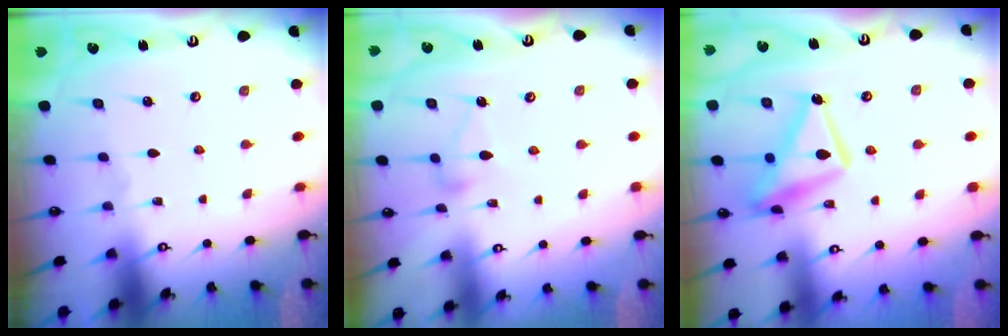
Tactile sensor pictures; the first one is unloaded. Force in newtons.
{"total": 7.6, "press": 7.6, "slide": 0.2}
{"total": 15.1, "press": 15.0, "slide": 1.3}